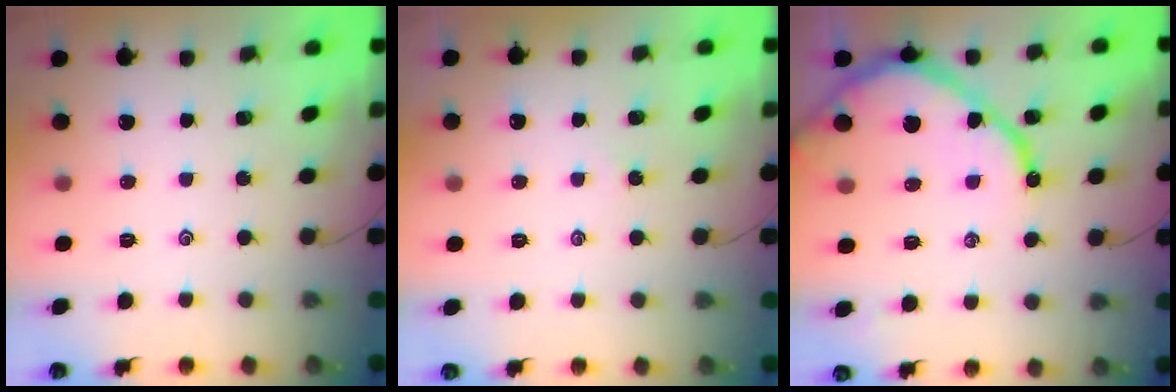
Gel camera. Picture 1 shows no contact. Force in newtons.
{"total": 2.2, "press": 2.2, "slide": 0.5}
{"total": 12.2, "press": 12.1, "slide": 1.3}